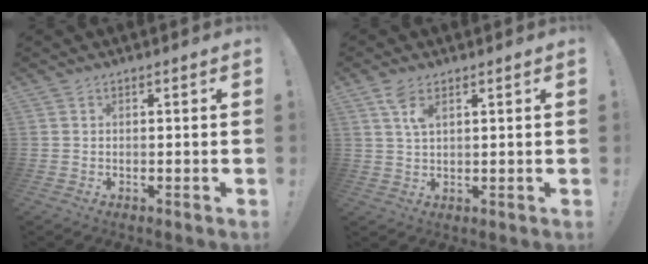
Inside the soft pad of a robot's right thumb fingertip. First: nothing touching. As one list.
[{"total": 4.9, "force": [2.5, 2.1, 3.7], "torque": [-0.068, -0.006, 0.044]}]